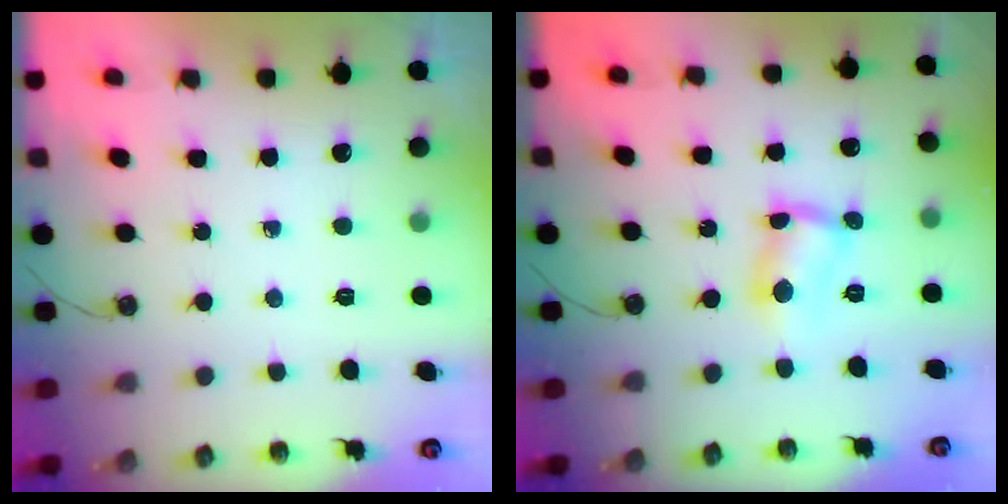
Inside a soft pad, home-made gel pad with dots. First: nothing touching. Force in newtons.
{"total": 4.9, "press": 4.9, "slide": 0.4}